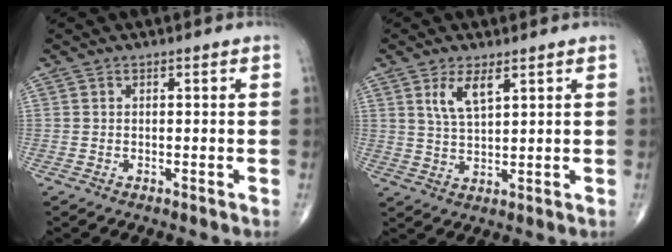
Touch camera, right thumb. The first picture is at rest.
{"total": 5.4, "force": [2.8, 1.9, 4.2], "torque": [-0.080, -0.015, 0.060]}